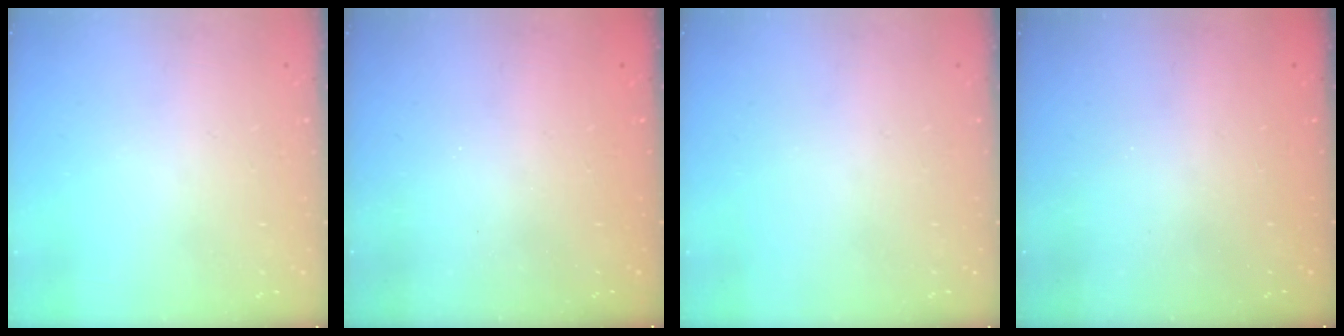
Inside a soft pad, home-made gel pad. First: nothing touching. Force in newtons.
{"total": 2.4, "press": 2.3, "slide": 0.8}
{"total": 0.0}
{"total": 2.5, "press": 2.4, "slide": 0.8}